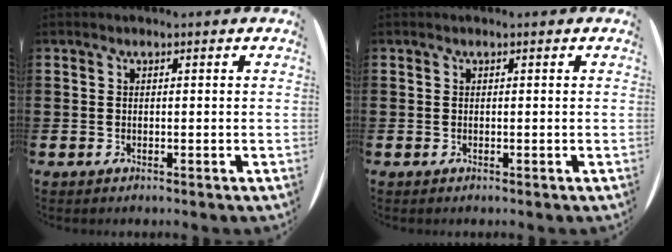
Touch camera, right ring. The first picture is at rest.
{"total": 0.0}